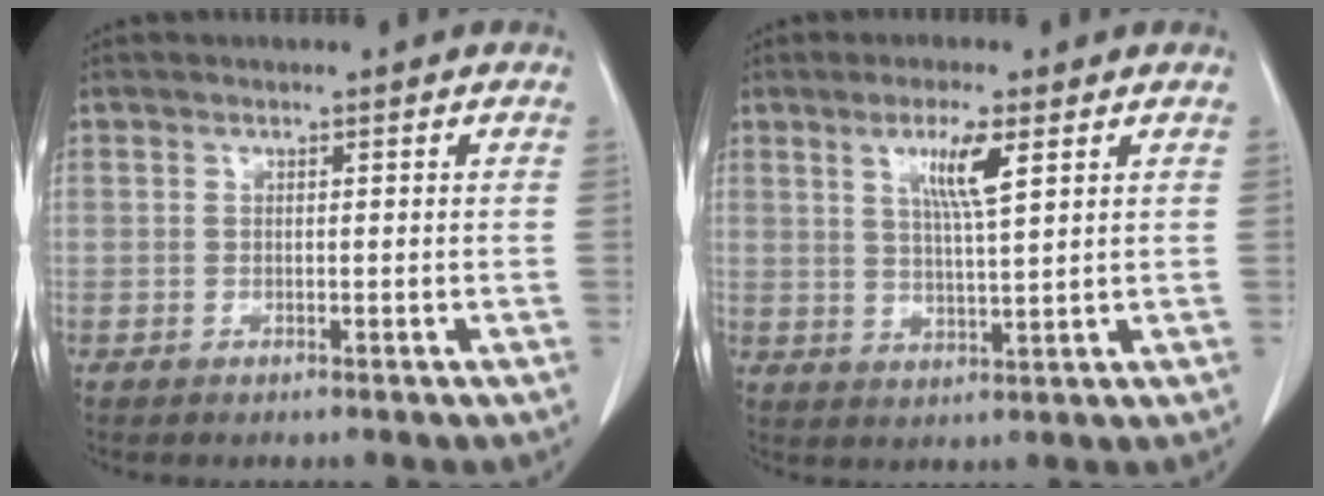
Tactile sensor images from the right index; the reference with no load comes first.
{"total": 6.0, "force": [2.8, 0.1, 5.3], "torque": [-0.097, -0.003, 0.049]}